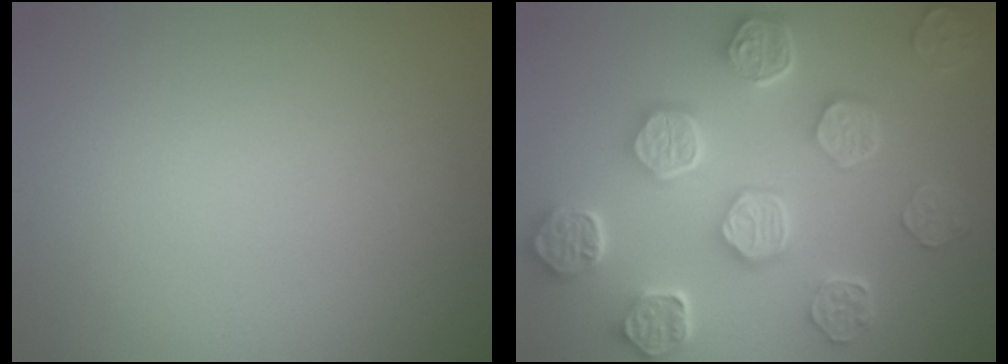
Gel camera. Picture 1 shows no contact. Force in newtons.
{"total": 7.8, "press": 6.1, "slide": 4.9}